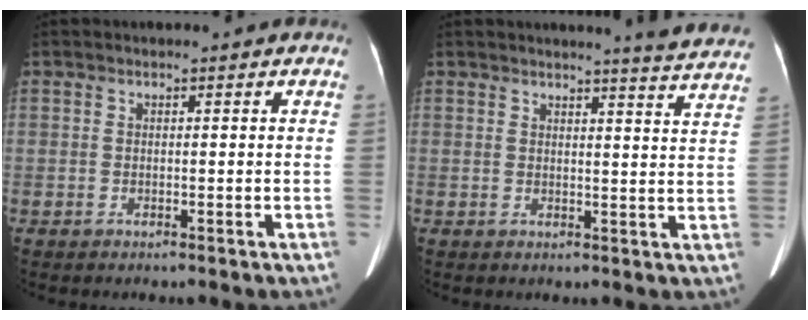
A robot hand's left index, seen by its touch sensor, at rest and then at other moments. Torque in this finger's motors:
{"motor_torque": [0.85, -1.29, 0.13, 0.04]}